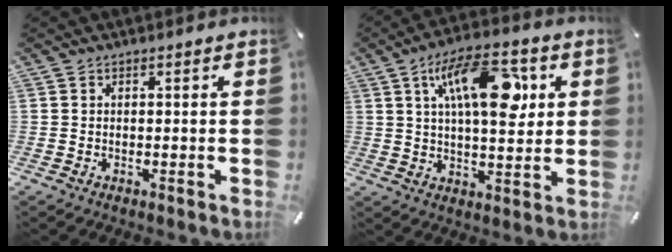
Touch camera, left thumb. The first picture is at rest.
{"total": 17.4, "force": [6.1, 8.3, 14.1], "torque": [-0.223, -0.002, 0.098]}